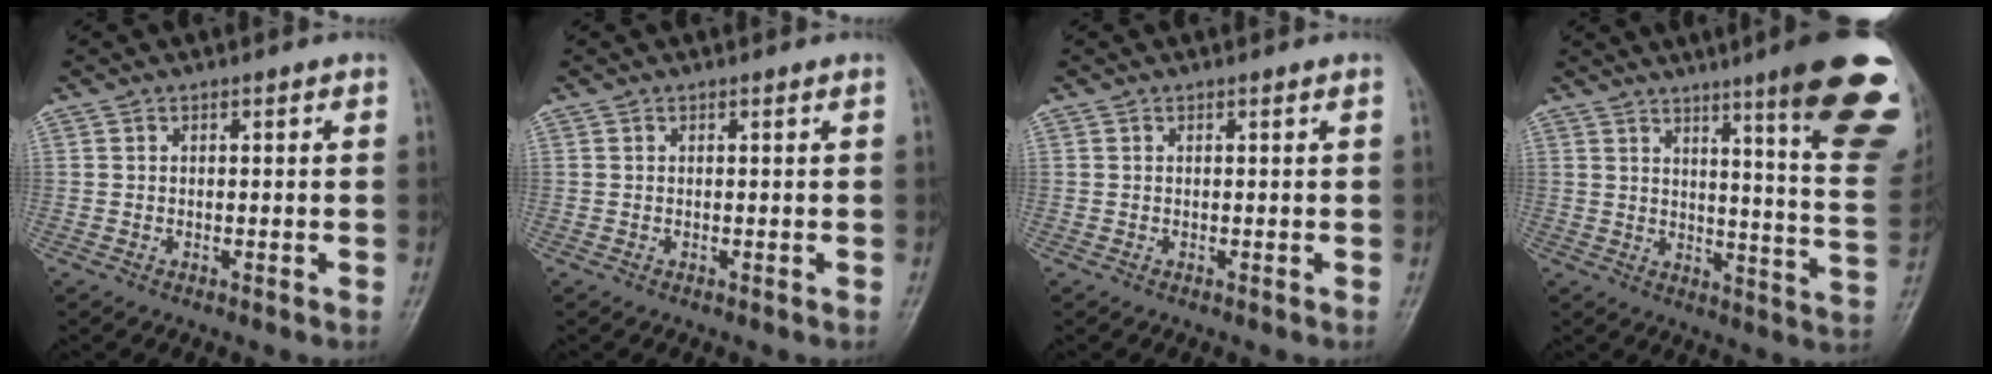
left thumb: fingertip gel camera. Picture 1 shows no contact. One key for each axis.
{"total": 0.0}
{"total": 0.0}
{"total": 22.5, "fx": 13.2, "fy": 2.8, "fz": 17.9, "tx": -0.199, "ty": -0.069, "tz": 0.167}